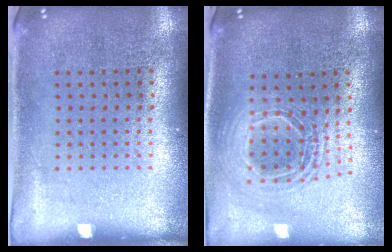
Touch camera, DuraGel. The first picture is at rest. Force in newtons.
{"total": 1.9, "press": 1.5, "slide": 1.1}